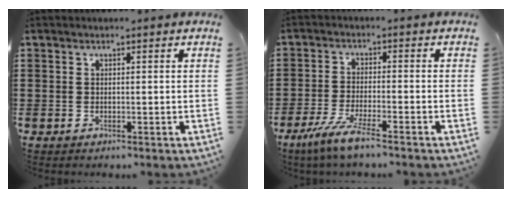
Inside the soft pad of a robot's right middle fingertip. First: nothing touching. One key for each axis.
{"total": 5.5, "fx": -4.1, "fy": 0.0, "fz": 3.6, "tx": -0.086, "ty": -0.020, "tz": -0.080}